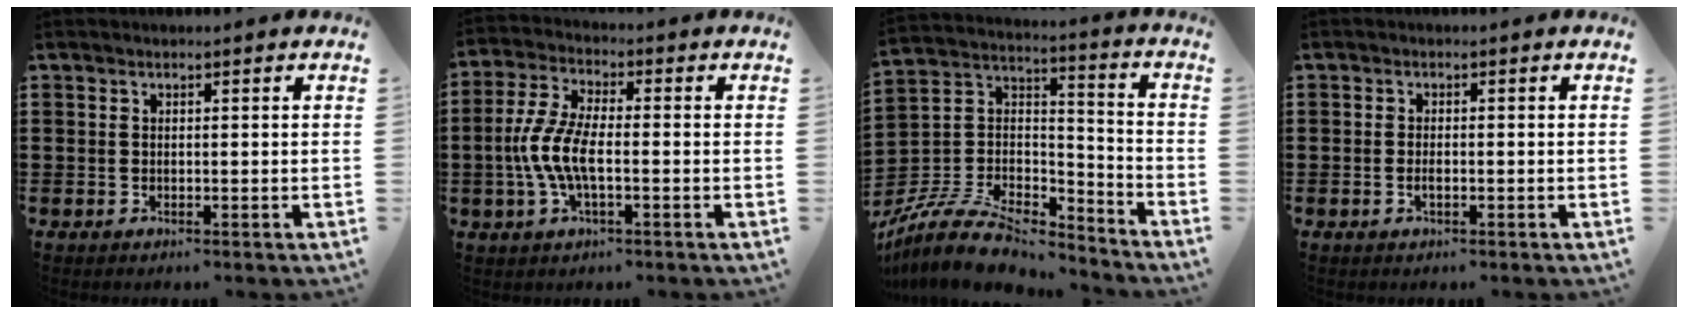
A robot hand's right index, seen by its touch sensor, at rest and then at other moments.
{"total": 7.5, "force": [-1.8, 3.0, 6.6], "torque": [-0.162, -0.010, -0.042]}
{"total": 9.1, "force": [-7.6, 3.0, 3.8], "torque": [-0.093, 0.005, -0.154]}
{"total": 1.2, "force": [-0.5, 0.4, 1.0], "torque": [-0.019, -0.005, -0.008]}